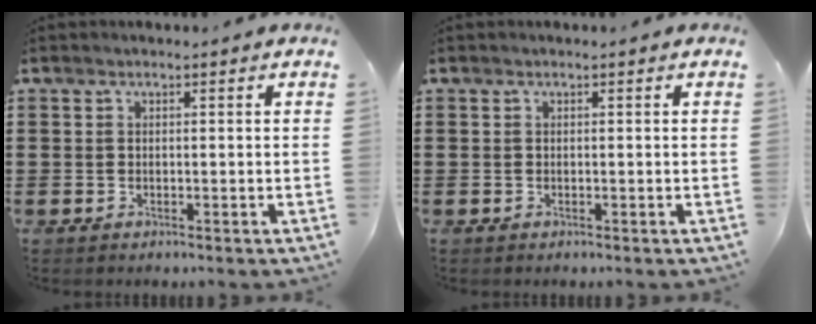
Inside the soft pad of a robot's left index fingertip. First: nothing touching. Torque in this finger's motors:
{"motor_torque": [0.00, 0.00, 0.01, -0.01]}